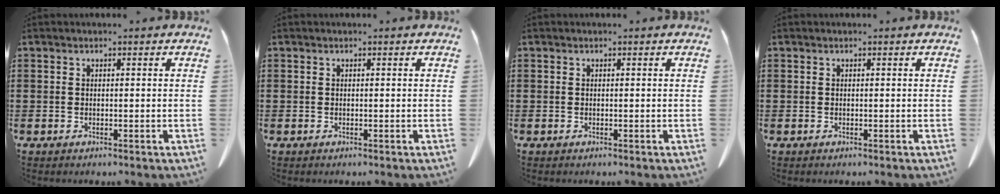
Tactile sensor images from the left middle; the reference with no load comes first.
{"total": 0.0}
{"total": 0.0}
{"total": 0.0}